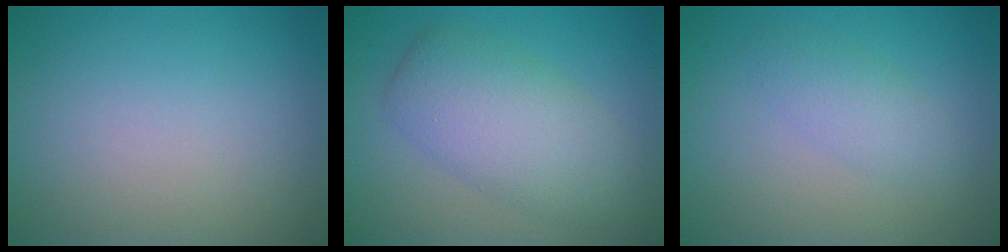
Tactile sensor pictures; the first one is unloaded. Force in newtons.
{"total": 6.1, "press": 6.1, "slide": 0.1}
{"total": 2.1, "press": 2.1, "slide": 0.1}